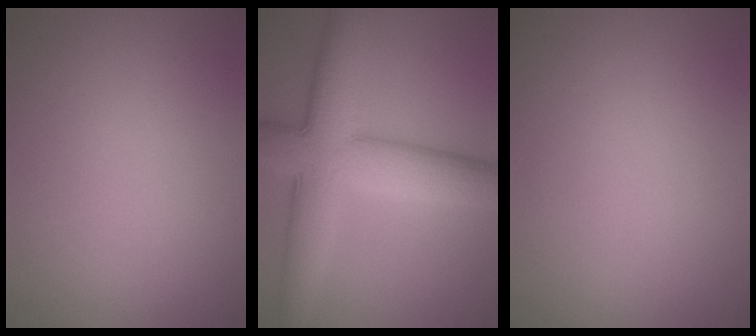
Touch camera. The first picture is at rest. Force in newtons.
{"total": 9.6, "press": 9.6, "slide": 0.3}
{"total": 0.0}